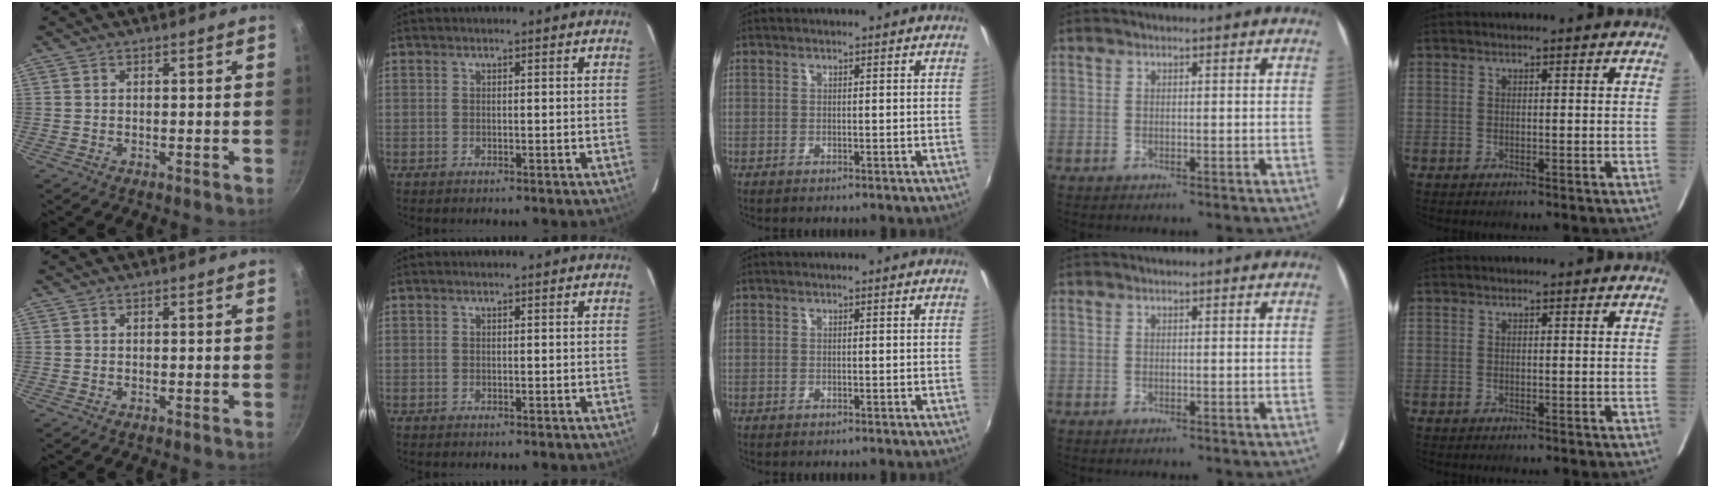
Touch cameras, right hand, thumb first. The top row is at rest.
{}